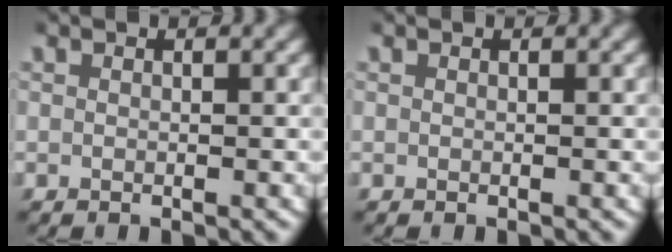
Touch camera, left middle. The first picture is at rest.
{"total": 0.0}